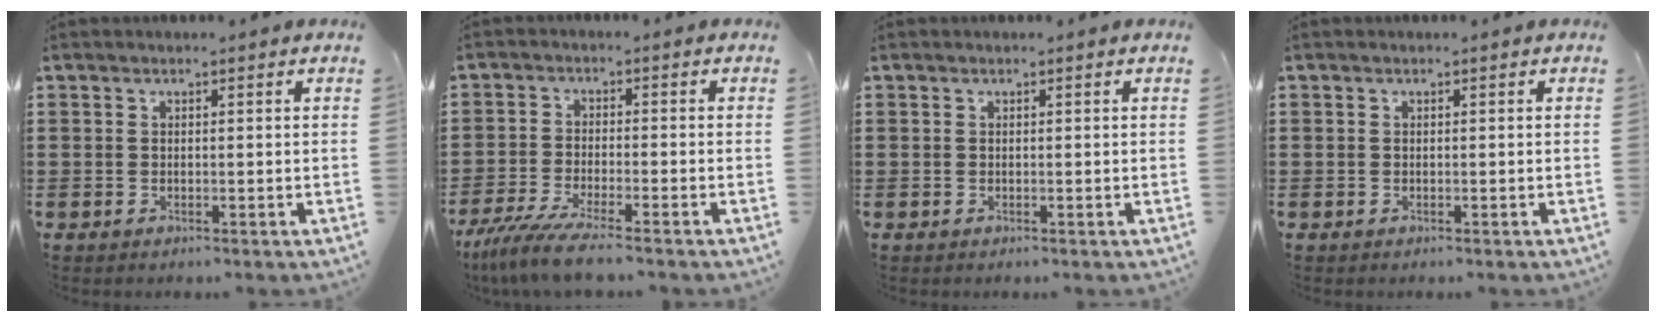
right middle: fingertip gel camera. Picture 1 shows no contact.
{"total": 6.0, "force": [-5.0, 0.1, 3.3], "torque": [-0.088, -0.024, -0.102]}
{"total": 0.0}
{"total": 0.5, "force": [-0.2, 0.5, -0.1], "torque": [0.001, 0.006, -0.006]}